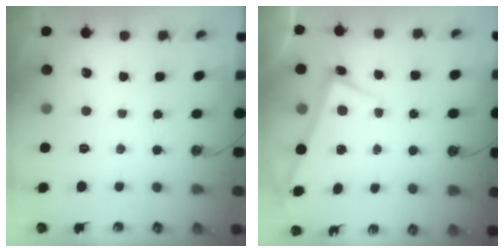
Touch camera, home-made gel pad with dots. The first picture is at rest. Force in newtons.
{"total": 2.9, "press": 2.9, "slide": 0.4}